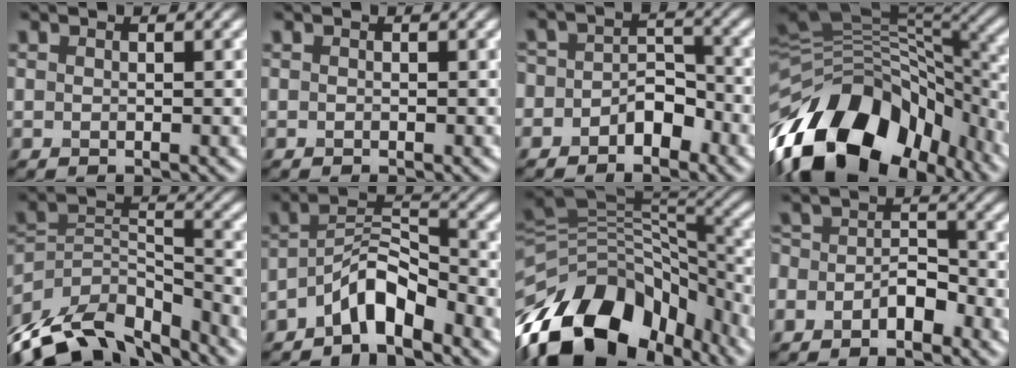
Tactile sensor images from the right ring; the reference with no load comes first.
{"total": 0.0}
{"total": 3.3, "force": [-1.9, 2.0, 1.8], "torque": [-0.024, 0.011, -0.036]}
{"total": 15.9, "force": [-7.4, 9.6, 10.2], "torque": [-0.193, 0.010, -0.131]}
{"total": 13.3, "force": [-10.1, 5.8, 6.4], "torque": [-0.129, 0.005, -0.174]}
{"total": 5.4, "force": [-3.8, 1.9, 3.4], "torque": [-0.052, 0.013, -0.077]}
{"total": 14.7, "force": [-7.0, 9.5, 8.7], "torque": [-0.178, 0.014, -0.126]}
{"total": 3.3, "force": [-2.1, 1.6, 2.1], "torque": [-0.035, 0.009, -0.042]}